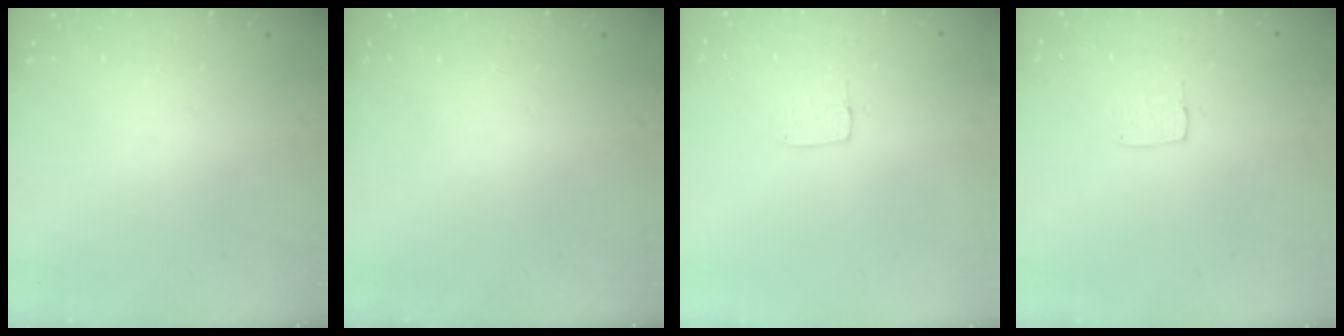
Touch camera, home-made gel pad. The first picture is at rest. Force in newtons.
{"total": 0.0}
{"total": 3.3, "press": 3.3, "slide": 0.1}
{"total": 3.3, "press": 3.3, "slide": 0.1}